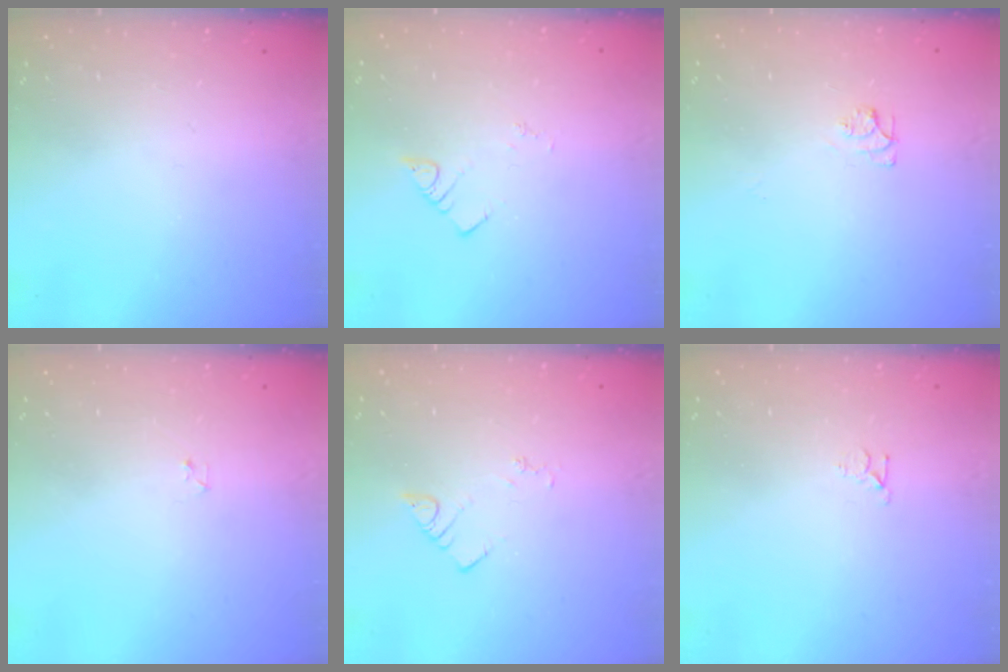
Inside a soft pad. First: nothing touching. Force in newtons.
{"total": 1.8, "press": 1.8, "slide": 0.3}
{"total": 6.2, "press": 6.2, "slide": 0.7}
{"total": 1.6, "press": 1.6, "slide": 0.2}
{"total": 2.4, "press": 2.3, "slide": 0.4}
{"total": 3.6, "press": 3.6, "slide": 0.2}